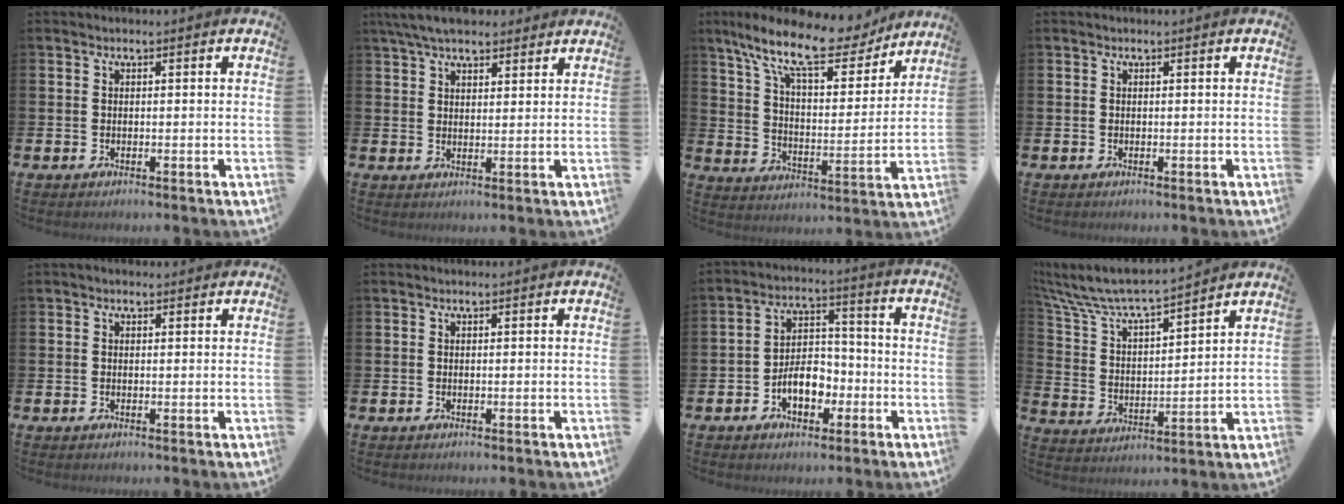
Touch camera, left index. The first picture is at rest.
{"total": 6.0, "force": [5.4, 1.7, 2.0], "torque": [-0.052, -0.011, 0.100]}
{"total": 13.3, "force": [10.9, 3.9, 6.7], "torque": [-0.159, -0.058, 0.188]}
{"total": 0.0}
{"total": 0.5, "force": [0.2, 0.4, 0.3], "torque": [0.007, 0.001, 0.000]}
{"total": 0.0}
{"total": 6.1, "force": [-2.5, 4.0, 4.0], "torque": [-0.058, 0.011, -0.048]}
{"total": 7.3, "force": [6.9, 1.1, 2.1], "torque": [-0.078, -0.051, 0.117]}